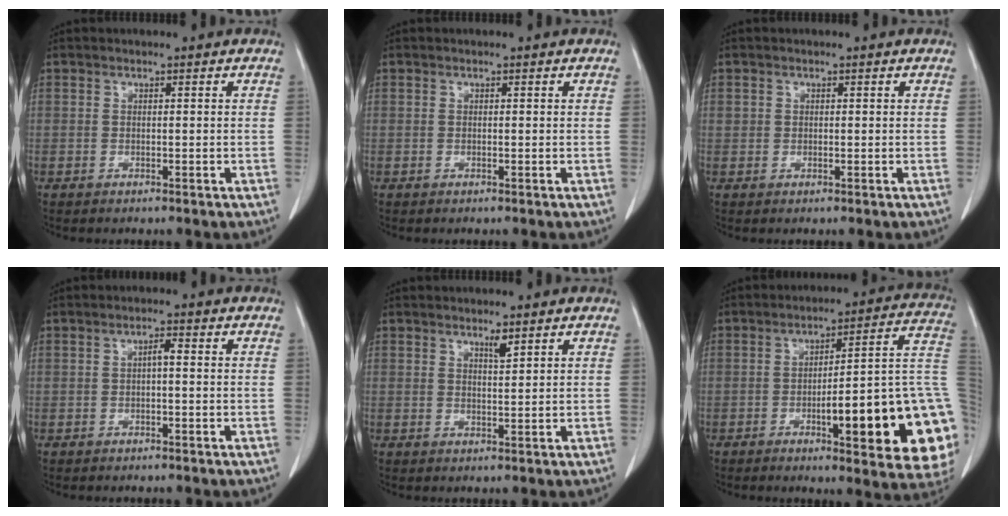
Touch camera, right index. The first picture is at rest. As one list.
[{"total": 0.0}, {"total": 0.8, "force": [0.3, 0.8, 0.2], "torque": [0.006, 0.003, 0.002]}, {"total": 1.4, "force": [-0.1, 0.3, 1.4], "torque": [-0.023, 0.005, -0.001]}, {"total": 1.6, "force": [1.2, 0.1, 1.0], "torque": [-0.020, -0.004, 0.022]}, {"total": 23.9, "force": [-5.1, 3.6, 23.1], "torque": [-0.196, 0.018, -0.060]}]